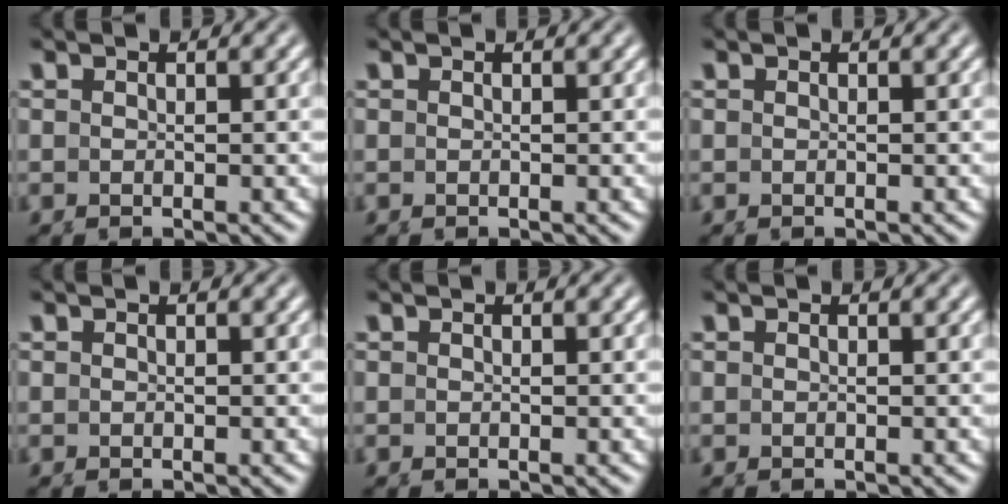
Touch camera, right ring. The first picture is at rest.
{"total": 0.0}
{"total": 0.0}
{"total": 0.0}
{"total": 0.0}
{"total": 0.0}